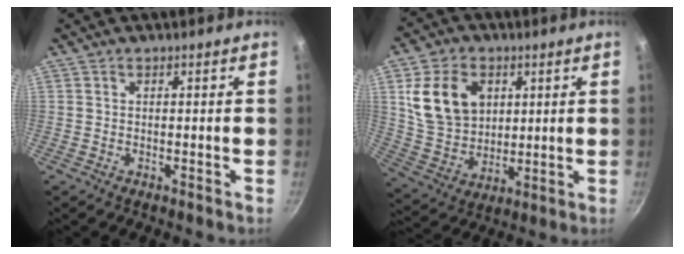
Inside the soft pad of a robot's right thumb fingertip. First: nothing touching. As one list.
[{"total": 14.7, "force": [4.2, 11.0, 8.9], "torque": [-0.140, -0.014, 0.087]}]